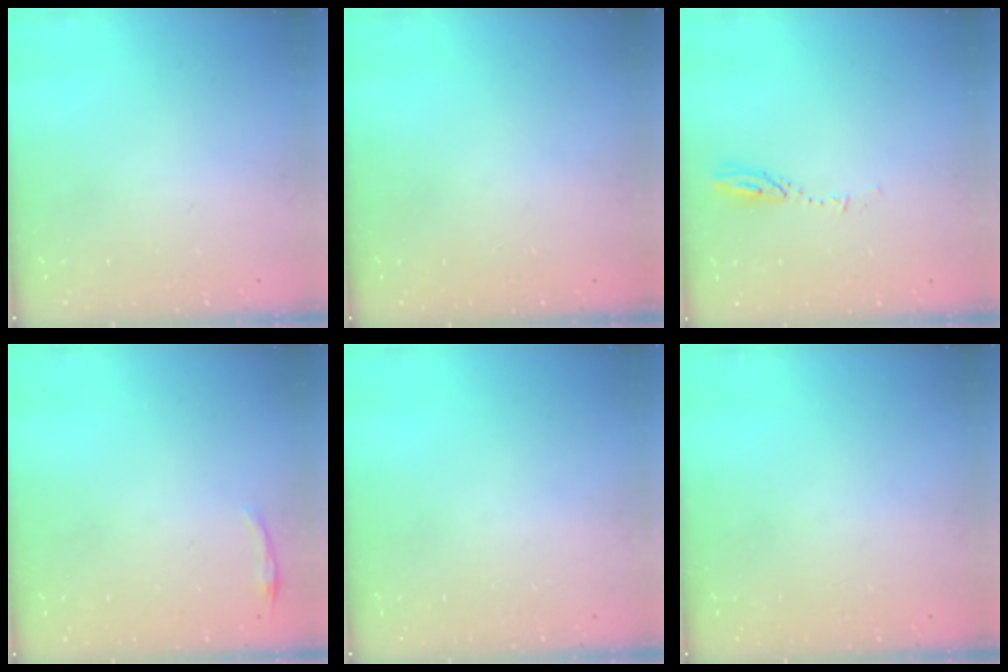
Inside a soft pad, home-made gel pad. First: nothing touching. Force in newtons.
{"total": 0.0}
{"total": 2.9, "press": 2.9, "slide": 0.3}
{"total": 3.3, "press": 3.2, "slide": 0.7}
{"total": 0.0}
{"total": 0.0}